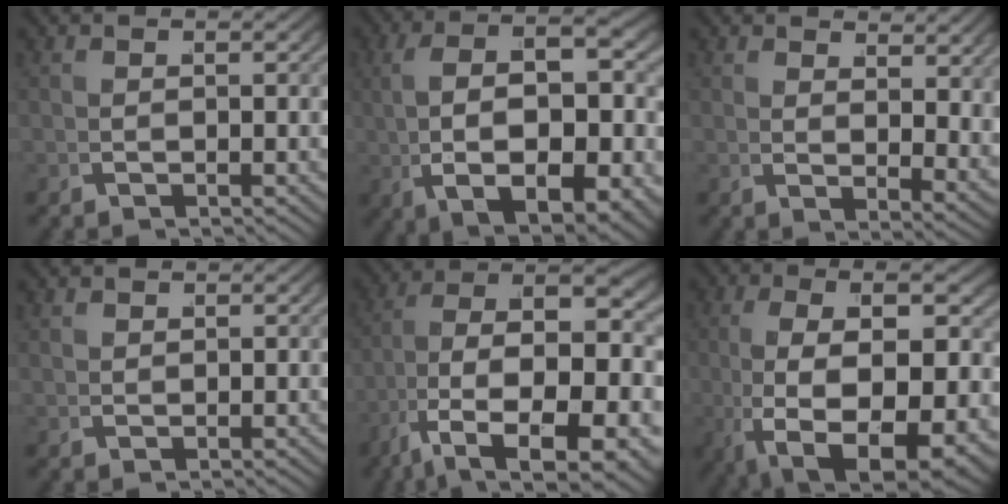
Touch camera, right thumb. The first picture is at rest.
{"total": 13.2, "force": [-0.9, 7.1, 11.0], "torque": [-0.209, -0.038, 0.014]}
{"total": 3.5, "force": [2.1, 1.3, 2.5], "torque": [-0.021, -0.009, 0.038]}
{"total": 1.0, "force": [1.0, 0.1, 0.1], "torque": [0.004, 0.003, 0.025]}
{"total": 14.8, "force": [-3.0, 8.0, 12.1], "torque": [-0.252, -0.076, -0.005]}
{"total": 12.6, "force": [-3.0, 6.4, 10.4], "torque": [-0.212, -0.049, -0.013]}